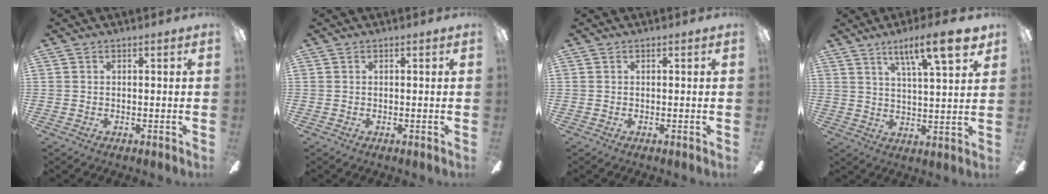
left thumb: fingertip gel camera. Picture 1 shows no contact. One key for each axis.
{"total": 0.0}
{"total": 0.0}
{"total": 13.6, "fx": 8.8, "fy": 2.6, "fz": 10.1, "tx": -0.155, "ty": -0.040, "tz": 0.135}